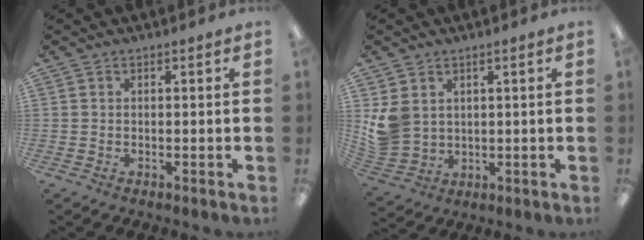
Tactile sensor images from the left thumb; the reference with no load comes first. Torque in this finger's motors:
{"motor_torque": [0.44, 0.38, 0.83, -0.29, 0.04]}